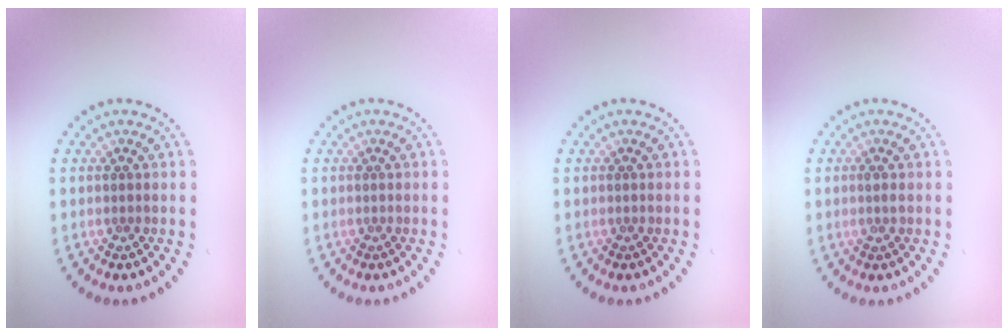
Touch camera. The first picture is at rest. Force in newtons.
{"total": 0.0}
{"total": 0.0}
{"total": 0.8, "press": 0.6, "slide": 0.4}